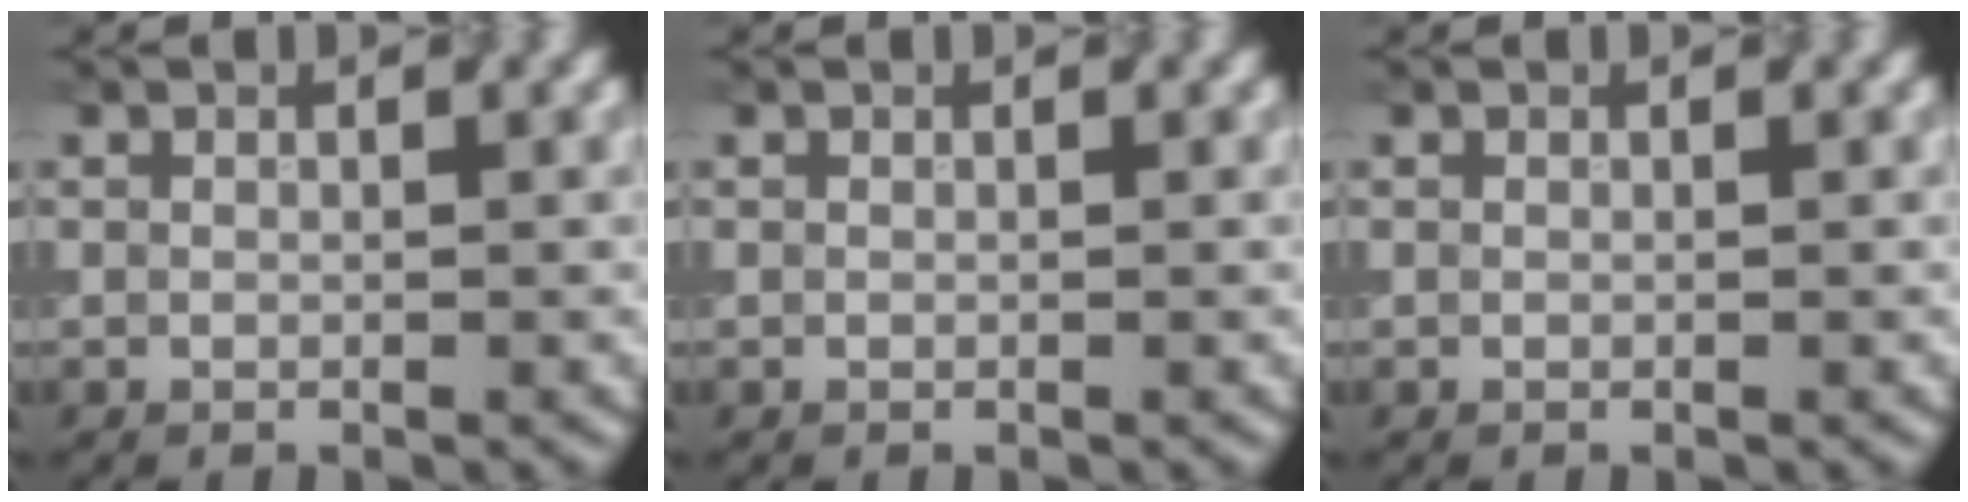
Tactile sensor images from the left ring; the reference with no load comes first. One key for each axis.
{"total": 0.0}
{"total": 0.0}